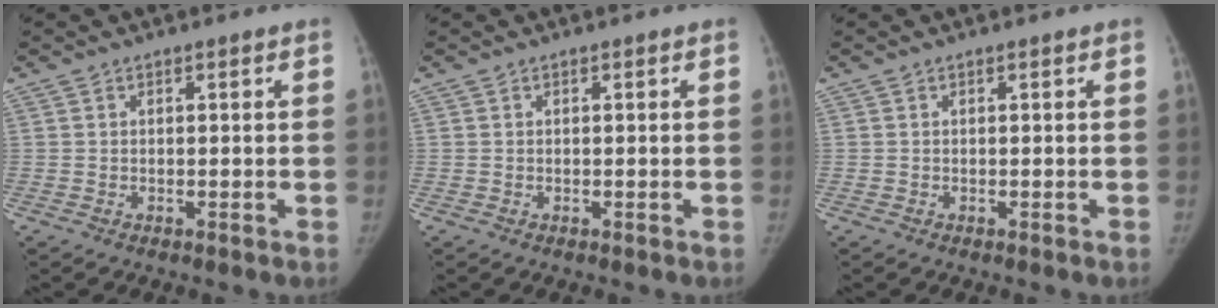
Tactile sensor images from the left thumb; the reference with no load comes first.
{"total": 0.0}
{"total": 0.0}